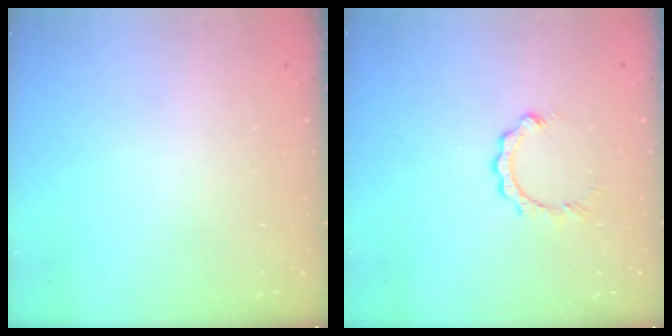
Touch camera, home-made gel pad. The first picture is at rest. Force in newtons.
{"total": 2.9, "press": 2.9, "slide": 0.3}